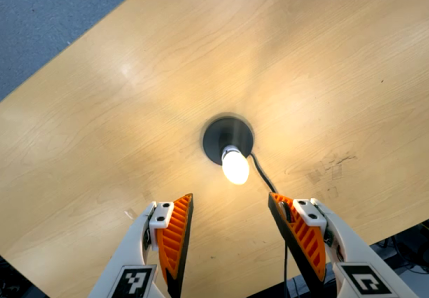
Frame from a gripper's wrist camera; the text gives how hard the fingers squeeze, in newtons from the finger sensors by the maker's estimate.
{"total": 0.0}